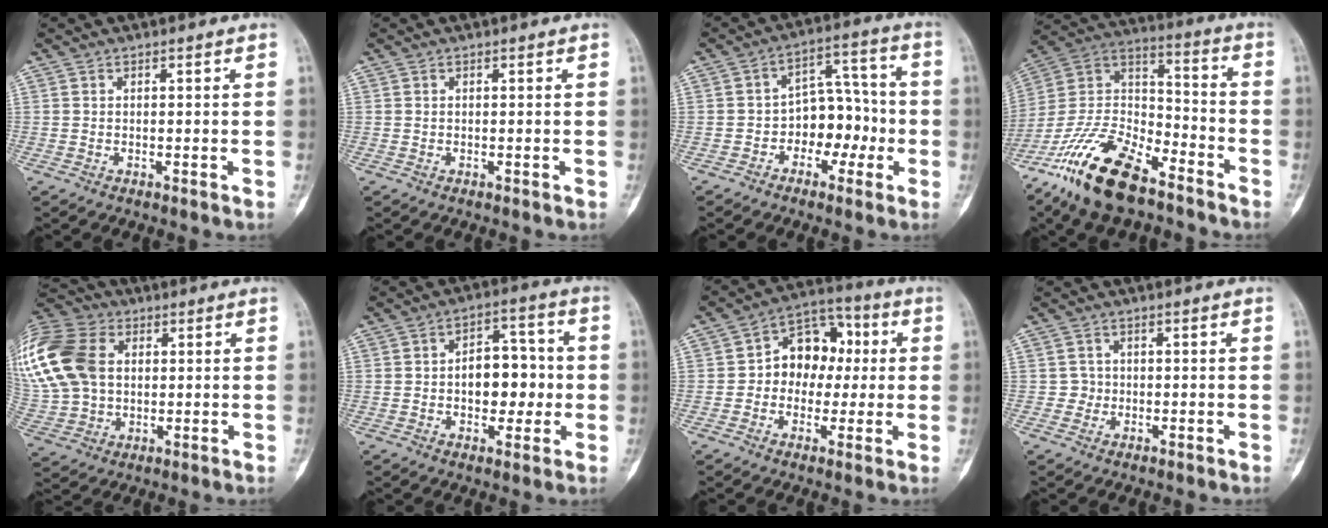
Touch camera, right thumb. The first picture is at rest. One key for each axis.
{"total": 0.0}
{"total": 9.5, "fx": -2.6, "fy": 6.7, "fz": 6.1, "tx": -0.048, "ty": 0.048, "tz": -0.049}
{"total": 21.1, "fx": -14.3, "fy": 8.7, "fz": 12.8, "tx": -0.259, "ty": 0.067, "tz": -0.269}
{"total": 24.5, "fx": 5.7, "fy": 18.0, "fz": 15.6, "tx": -0.377, "ty": 0.040, "tz": 0.116}
{"total": 10.3, "fx": -0.6, "fy": 6.6, "fz": 7.9, "tx": -0.072, "ty": 0.025, "tz": -0.012}
{"total": 11.7, "fx": 0.7, "fy": 9.1, "fz": 7.4, "tx": -0.064, "ty": 0.034, "tz": -0.001}
{"total": 2.5, "fx": -0.6, "fy": 2.4, "fz": 0.0, "tx": 0.019, "ty": 0.011, "tz": -0.018}